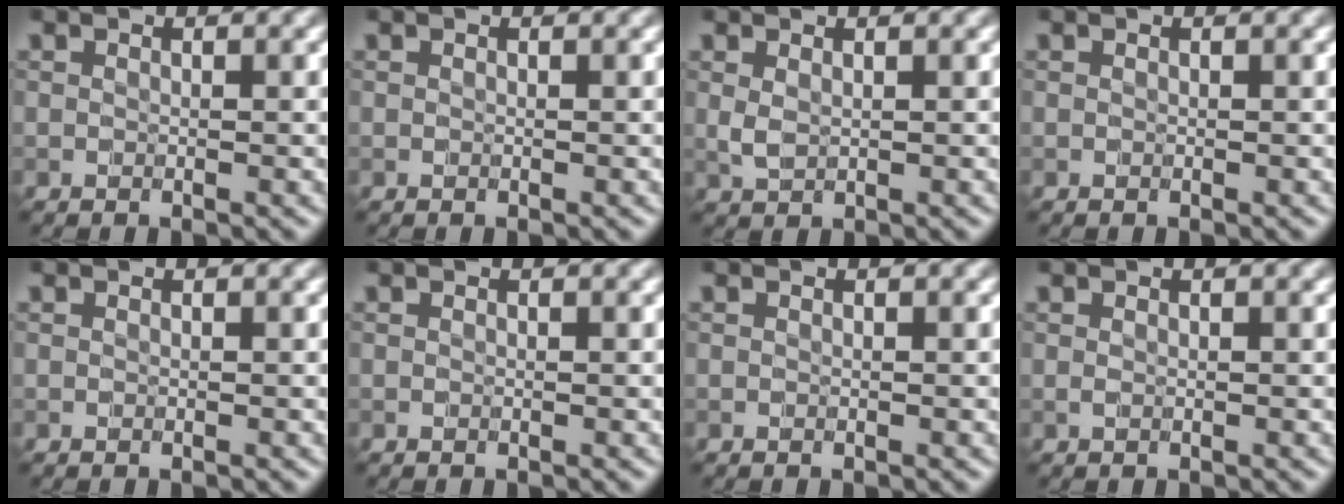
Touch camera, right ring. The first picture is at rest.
{"total": 0.0}
{"total": 0.9, "force": [0.4, 0.5, 0.7], "torque": [-0.018, -0.003, 0.012]}
{"total": 0.0}
{"total": 0.0}
{"total": 0.0}
{"total": 0.0}
{"total": 0.0}